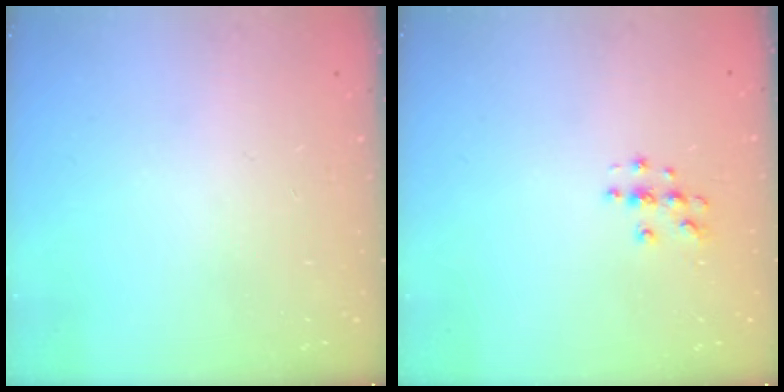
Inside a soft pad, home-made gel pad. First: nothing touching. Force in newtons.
{"total": 4.5, "press": 4.5, "slide": 0.5}